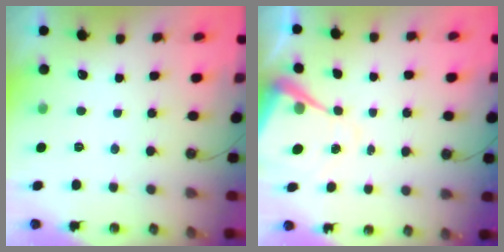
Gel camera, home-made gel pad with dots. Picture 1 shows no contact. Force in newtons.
{"total": 9.9, "press": 9.9, "slide": 0.9}